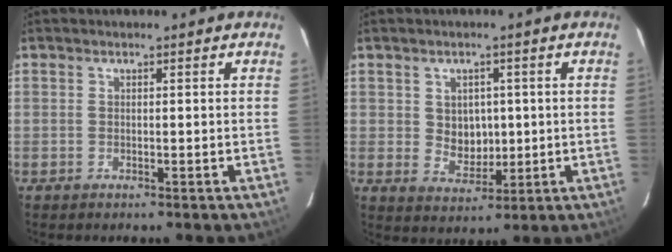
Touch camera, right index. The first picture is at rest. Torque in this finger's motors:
{"motor_torque": [-0.09, 0.02, 0.06, 0.01]}